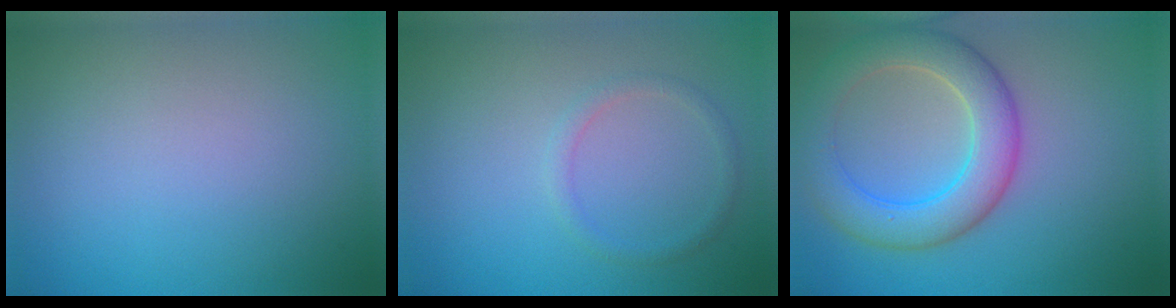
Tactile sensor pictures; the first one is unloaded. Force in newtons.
{"total": 1.2, "press": 1.2, "slide": 0.1}
{"total": 6.6, "press": 6.6, "slide": 0.3}